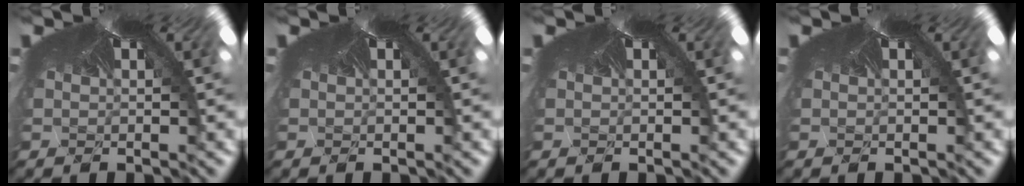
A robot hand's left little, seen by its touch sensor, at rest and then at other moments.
{"total": 0.0}
{"total": 0.0}
{"total": 0.0}